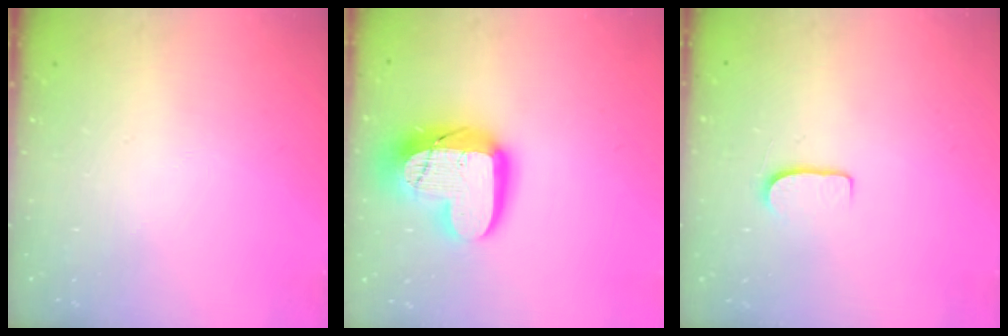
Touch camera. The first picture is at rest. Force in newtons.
{"total": 20.6, "press": 20.6, "slide": 1.5}
{"total": 5.9, "press": 5.9, "slide": 0.5}